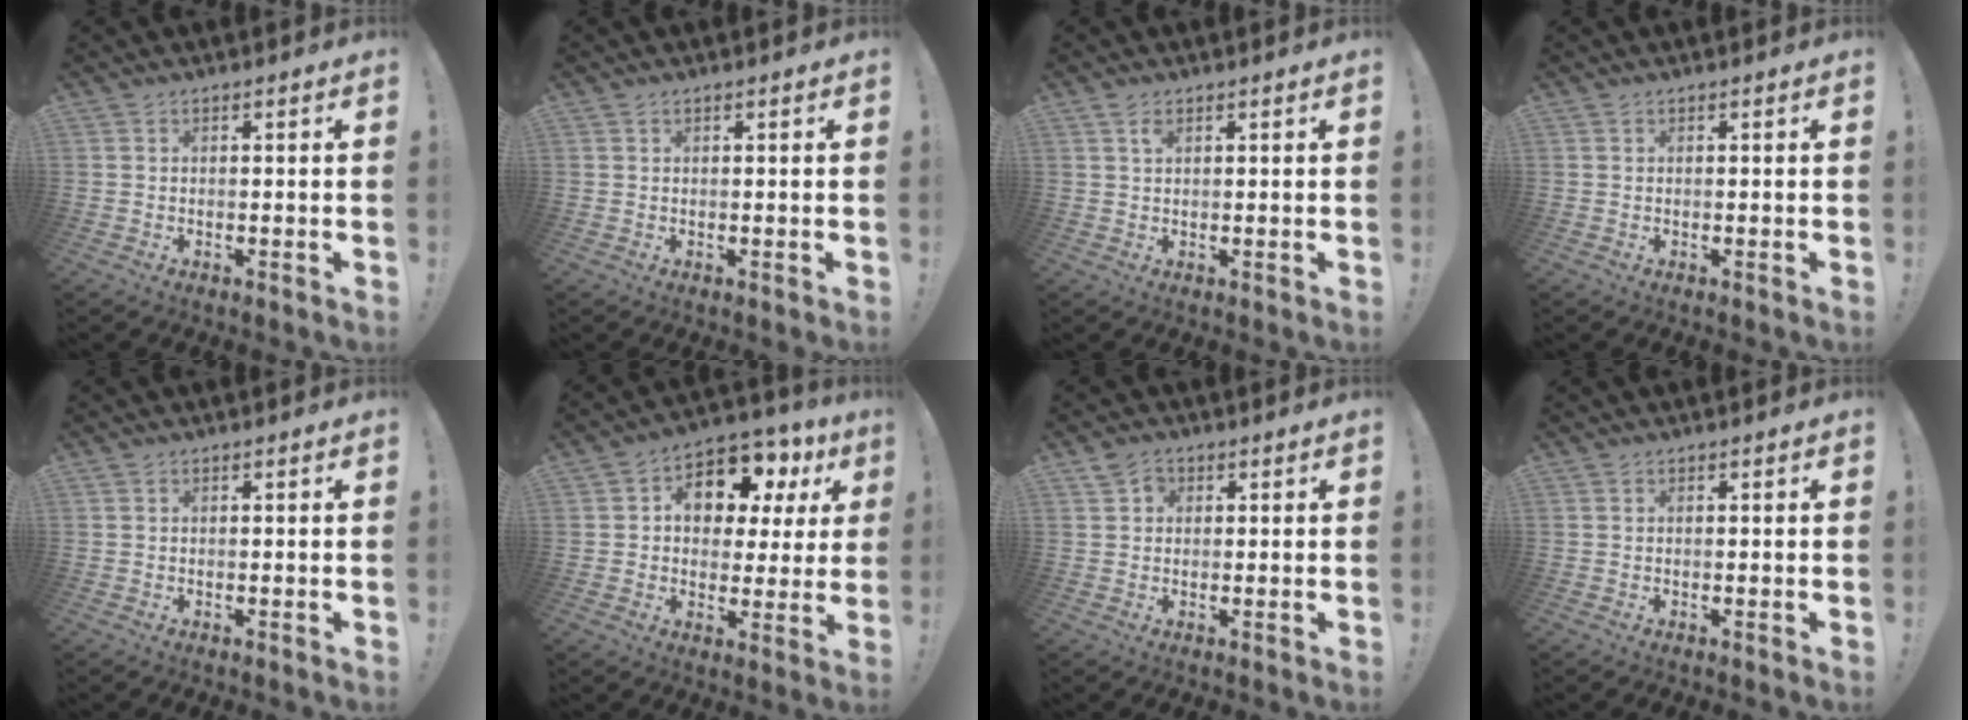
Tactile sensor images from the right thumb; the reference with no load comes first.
{"total": 0.0}
{"total": 1.8, "force": [1.0, 0.9, 1.2], "torque": [-0.013, -0.003, 0.016]}
{"total": 0.0}
{"total": 0.0}
{"total": 11.9, "force": [5.4, 8.0, 6.9], "torque": [-0.103, -0.032, 0.097]}
{"total": 3.3, "force": [1.3, 2.7, 1.3], "torque": [-0.017, -0.001, 0.023]}
{"total": 0.0}